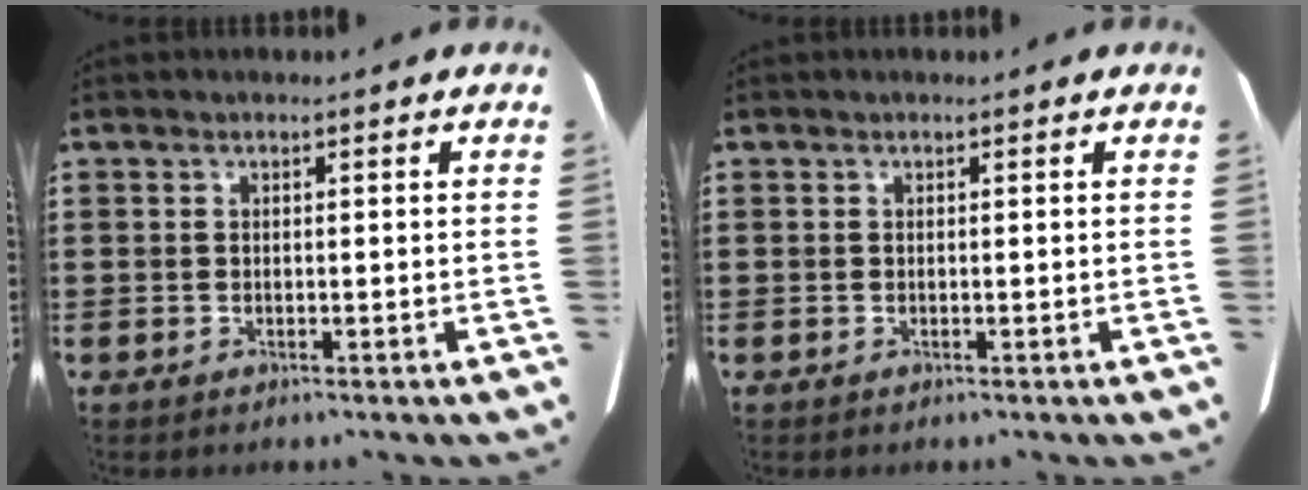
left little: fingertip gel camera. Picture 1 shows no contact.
{"total": 0.0}